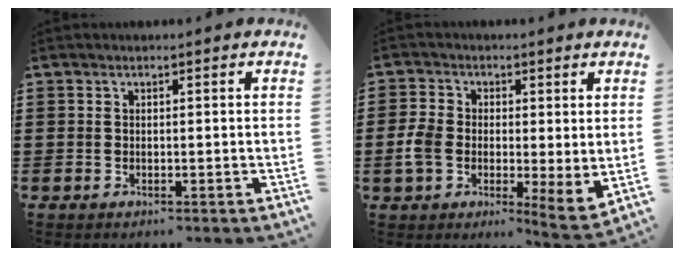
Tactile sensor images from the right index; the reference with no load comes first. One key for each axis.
{"total": 5.7, "fx": -0.2, "fy": 3.5, "fz": 4.5, "tx": -0.101, "ty": 0.005, "tz": -0.004}